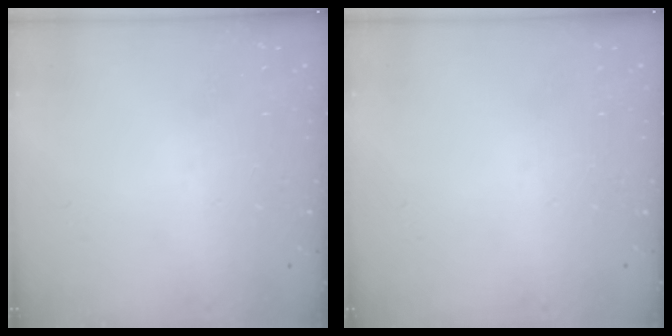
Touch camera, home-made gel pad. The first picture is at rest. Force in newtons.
{"total": 0.0}